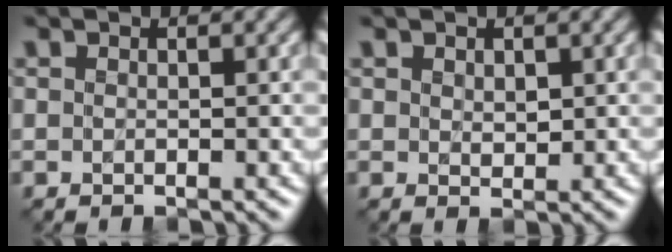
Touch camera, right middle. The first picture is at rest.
{"total": 0.8, "force": [0.3, 0.5, 0.6], "torque": [-0.011, -0.005, 0.012]}